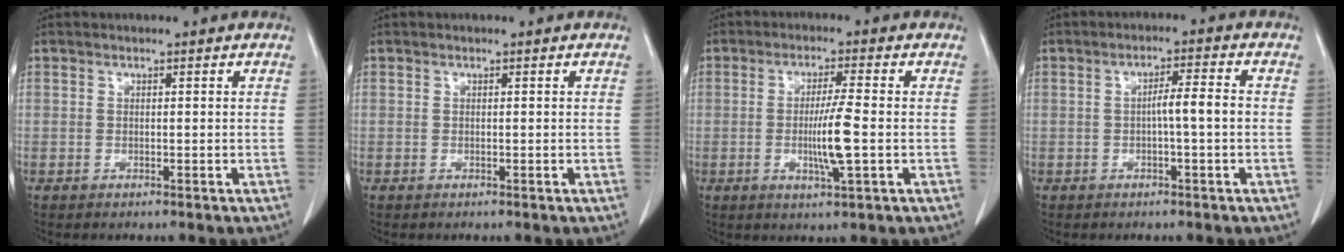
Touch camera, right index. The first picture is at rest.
{"total": 0.0}
{"total": 6.5, "force": [-1.1, -0.3, 6.4], "torque": [-0.114, -0.012, -0.021]}
{"total": 3.8, "force": [-0.6, 0.0, 3.8], "torque": [-0.064, 0.006, -0.011]}